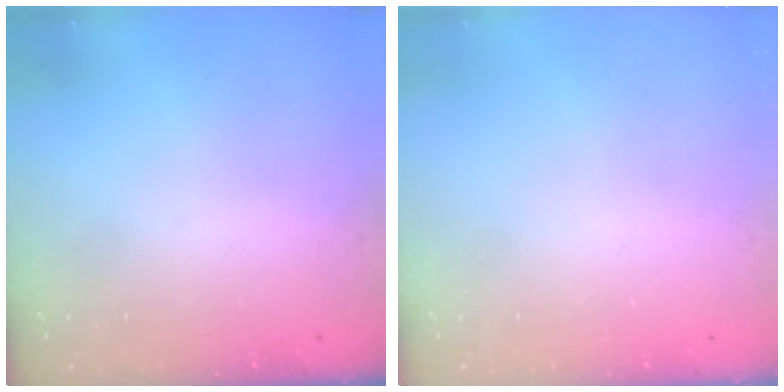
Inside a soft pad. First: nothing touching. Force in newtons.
{"total": 0.0}